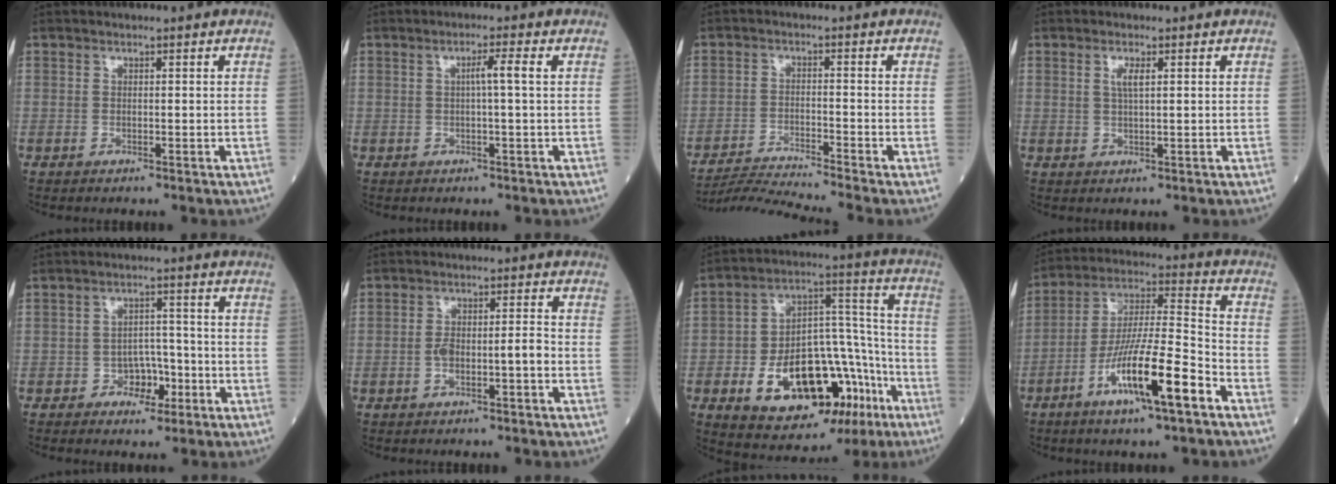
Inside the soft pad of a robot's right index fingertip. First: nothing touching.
{"total": 2.7, "force": [0.3, -0.5, 2.6], "torque": [-0.046, 0.003, 0.005]}
{"total": 7.4, "force": [-6.6, -2.9, 1.4], "torque": [-0.027, -0.018, -0.118]}
{"total": 2.2, "force": [0.8, 0.2, 2.0], "torque": [-0.046, -0.001, 0.015]}
{"total": 4.3, "force": [-1.9, 3.0, 2.4], "torque": [-0.028, 0.011, -0.030]}
{"total": 4.9, "force": [-1.5, 1.2, 4.5], "torque": [-0.090, 0.014, -0.024]}
{"total": 22.2, "force": [-9.4, 10.6, 17.1], "torque": [-0.268, 0.027, -0.128]}
{"total": 15.0, "force": [-7.3, 1.2, 13.0], "torque": [-0.243, -0.011, -0.131]}